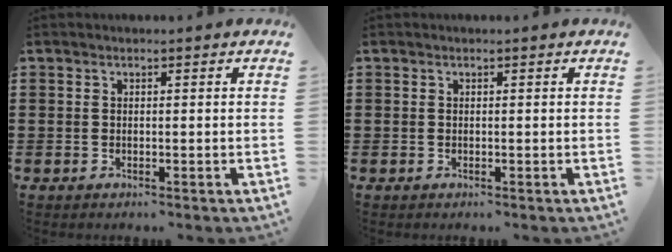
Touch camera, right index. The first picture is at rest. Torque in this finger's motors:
{"motor_torque": [0.22, 0.22, 0.00, 0.00]}